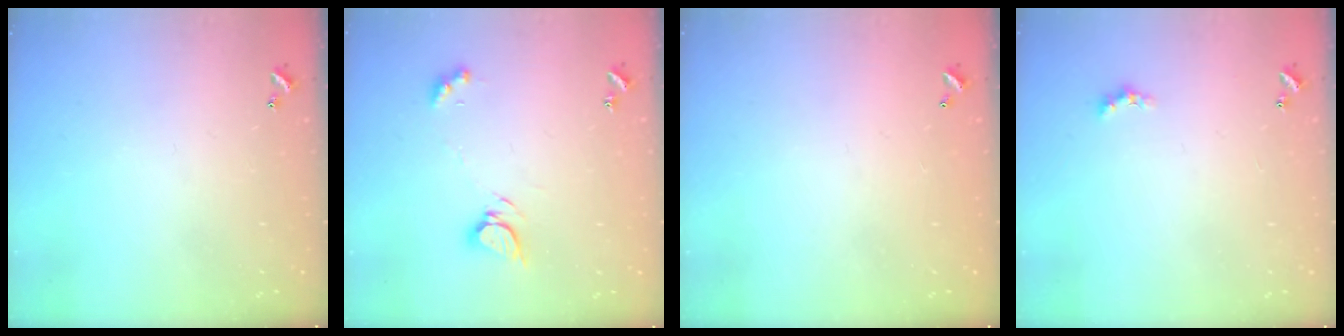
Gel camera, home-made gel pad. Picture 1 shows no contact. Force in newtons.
{"total": 7.3, "press": 7.3, "slide": 0.6}
{"total": 3.0, "press": 3.0, "slide": 0.1}
{"total": 0.8, "press": 0.7, "slide": 0.4}